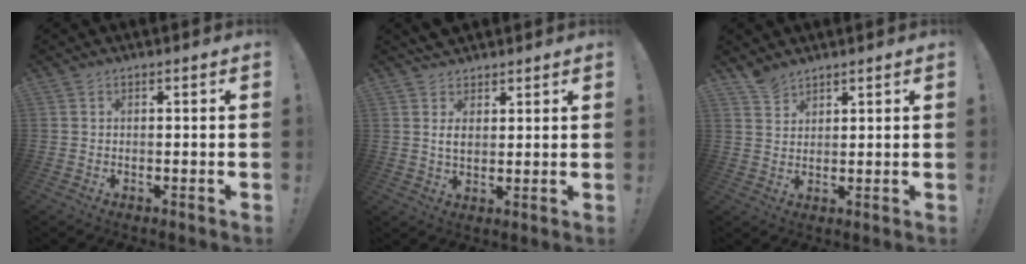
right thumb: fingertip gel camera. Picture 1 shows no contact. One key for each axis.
{"total": 5.0, "fx": 2.8, "fy": 3.5, "fz": 2.3, "tx": -0.028, "ty": -0.017, "tz": 0.051}
{"total": 3.8, "fx": 3.4, "fy": 1.7, "fz": 0.7, "tx": -0.012, "ty": -0.019, "tz": 0.065}